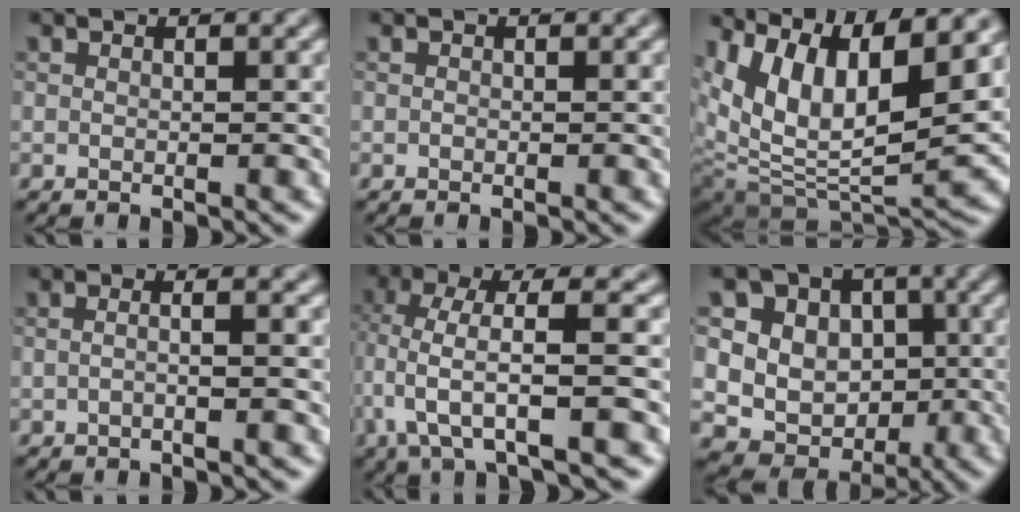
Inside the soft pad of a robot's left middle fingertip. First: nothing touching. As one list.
[{"total": 0.0}, {"total": 11.9, "force": [5.9, 5.0, 9.0], "torque": [-0.175, 0.010, 0.111]}, {"total": 2.6, "force": [-0.2, 1.1, 2.3], "torque": [-0.011, -0.002, -0.026]}, {"total": 5.9, "force": [-0.7, 1.2, 5.7], "torque": [-0.116, 0.010, -0.015]}, {"total": 13.4, "force": [3.0, 12.0, 5.2], "torque": [-0.113, 0.038, 0.046]}]